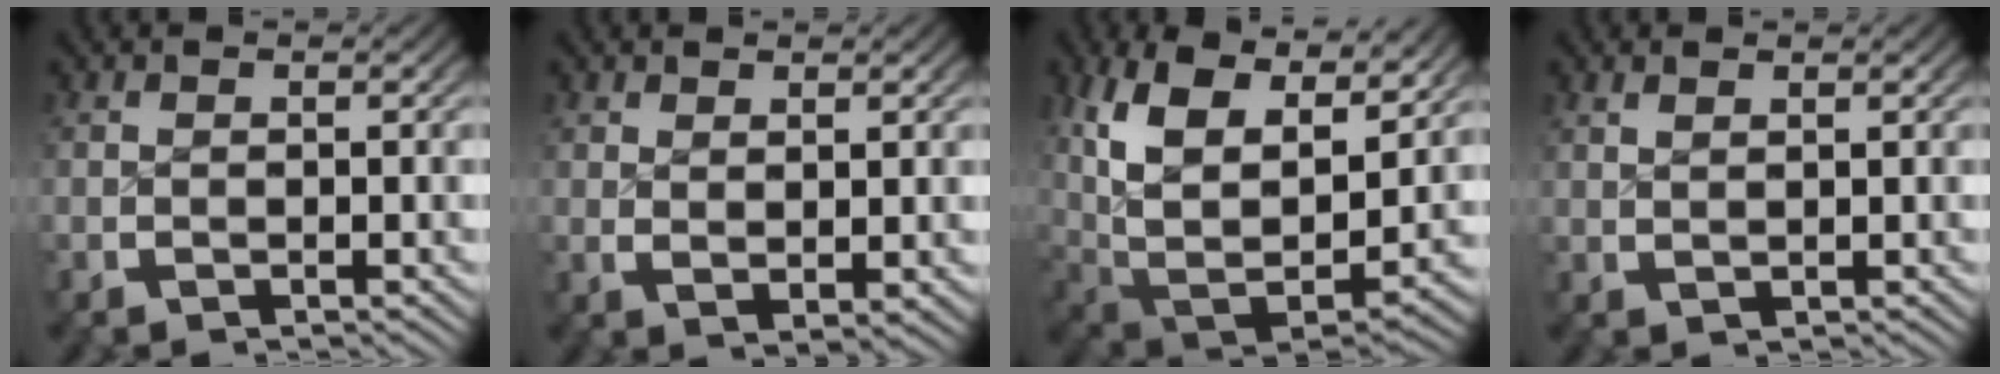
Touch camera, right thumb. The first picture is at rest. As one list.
[{"total": 1.7, "force": [1.1, 0.6, 1.2], "torque": [-0.020, -0.007, 0.030]}, {"total": 15.0, "force": [0.7, 10.5, 10.6], "torque": [-0.276, -0.070, 0.042]}, {"total": 1.1, "force": [1.0, 0.0, 0.3], "torque": [-0.004, 0.002, 0.026]}]